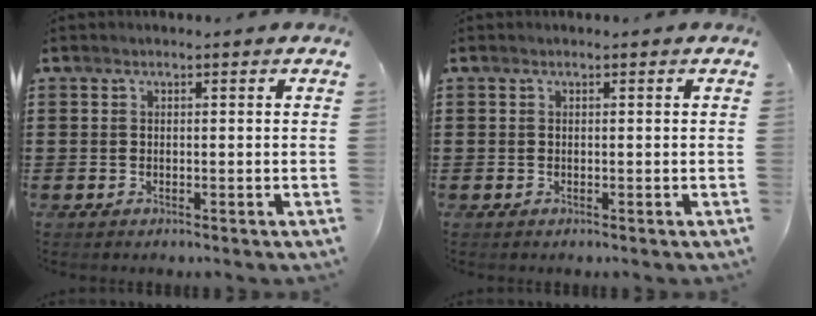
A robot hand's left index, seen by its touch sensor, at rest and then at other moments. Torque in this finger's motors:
{"motor_torque": [0.00, 0.00, 0.00, -0.01]}